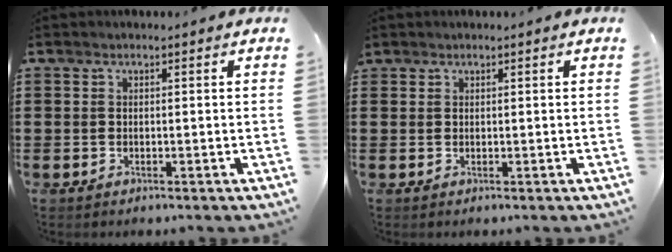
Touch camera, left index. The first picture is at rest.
{"total": 0.8, "force": [0.7, 0.4, 0.1], "torque": [-0.006, 0.002, 0.014]}